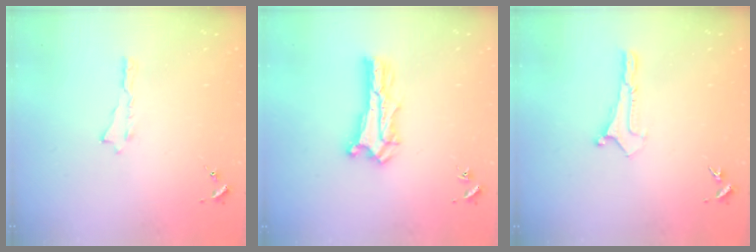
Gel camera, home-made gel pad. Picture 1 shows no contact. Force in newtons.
{"total": 1.5, "press": 1.5, "slide": 0.2}
{"total": 0.0}